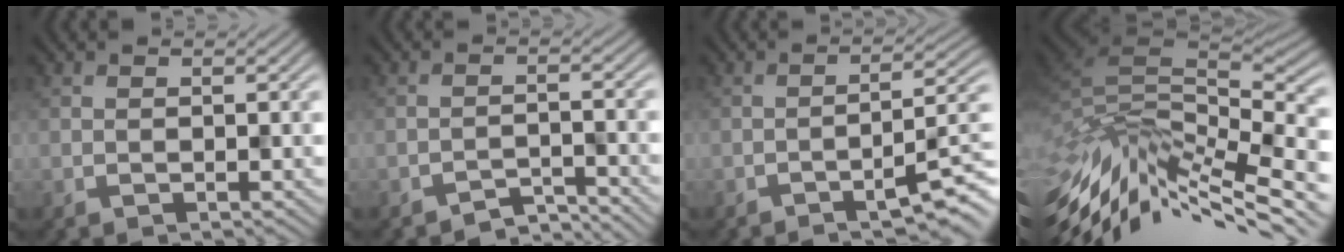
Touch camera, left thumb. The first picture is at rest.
{"total": 3.0, "force": [-3.0, -0.1, -0.1], "torque": [0.011, 0.008, -0.055]}
{"total": 6.2, "force": [-3.5, 0.7, 5.1], "torque": [-0.076, 0.010, -0.056]}
{"total": 12.7, "force": [-6.3, 5.8, 9.3], "torque": [-0.216, -0.010, -0.108]}